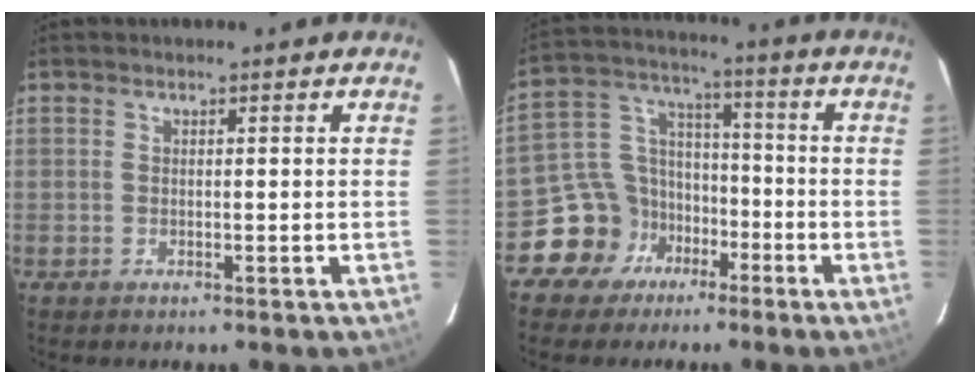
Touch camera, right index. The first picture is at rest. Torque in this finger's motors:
{"motor_torque": [0.27, -0.26, -0.19, -0.18]}